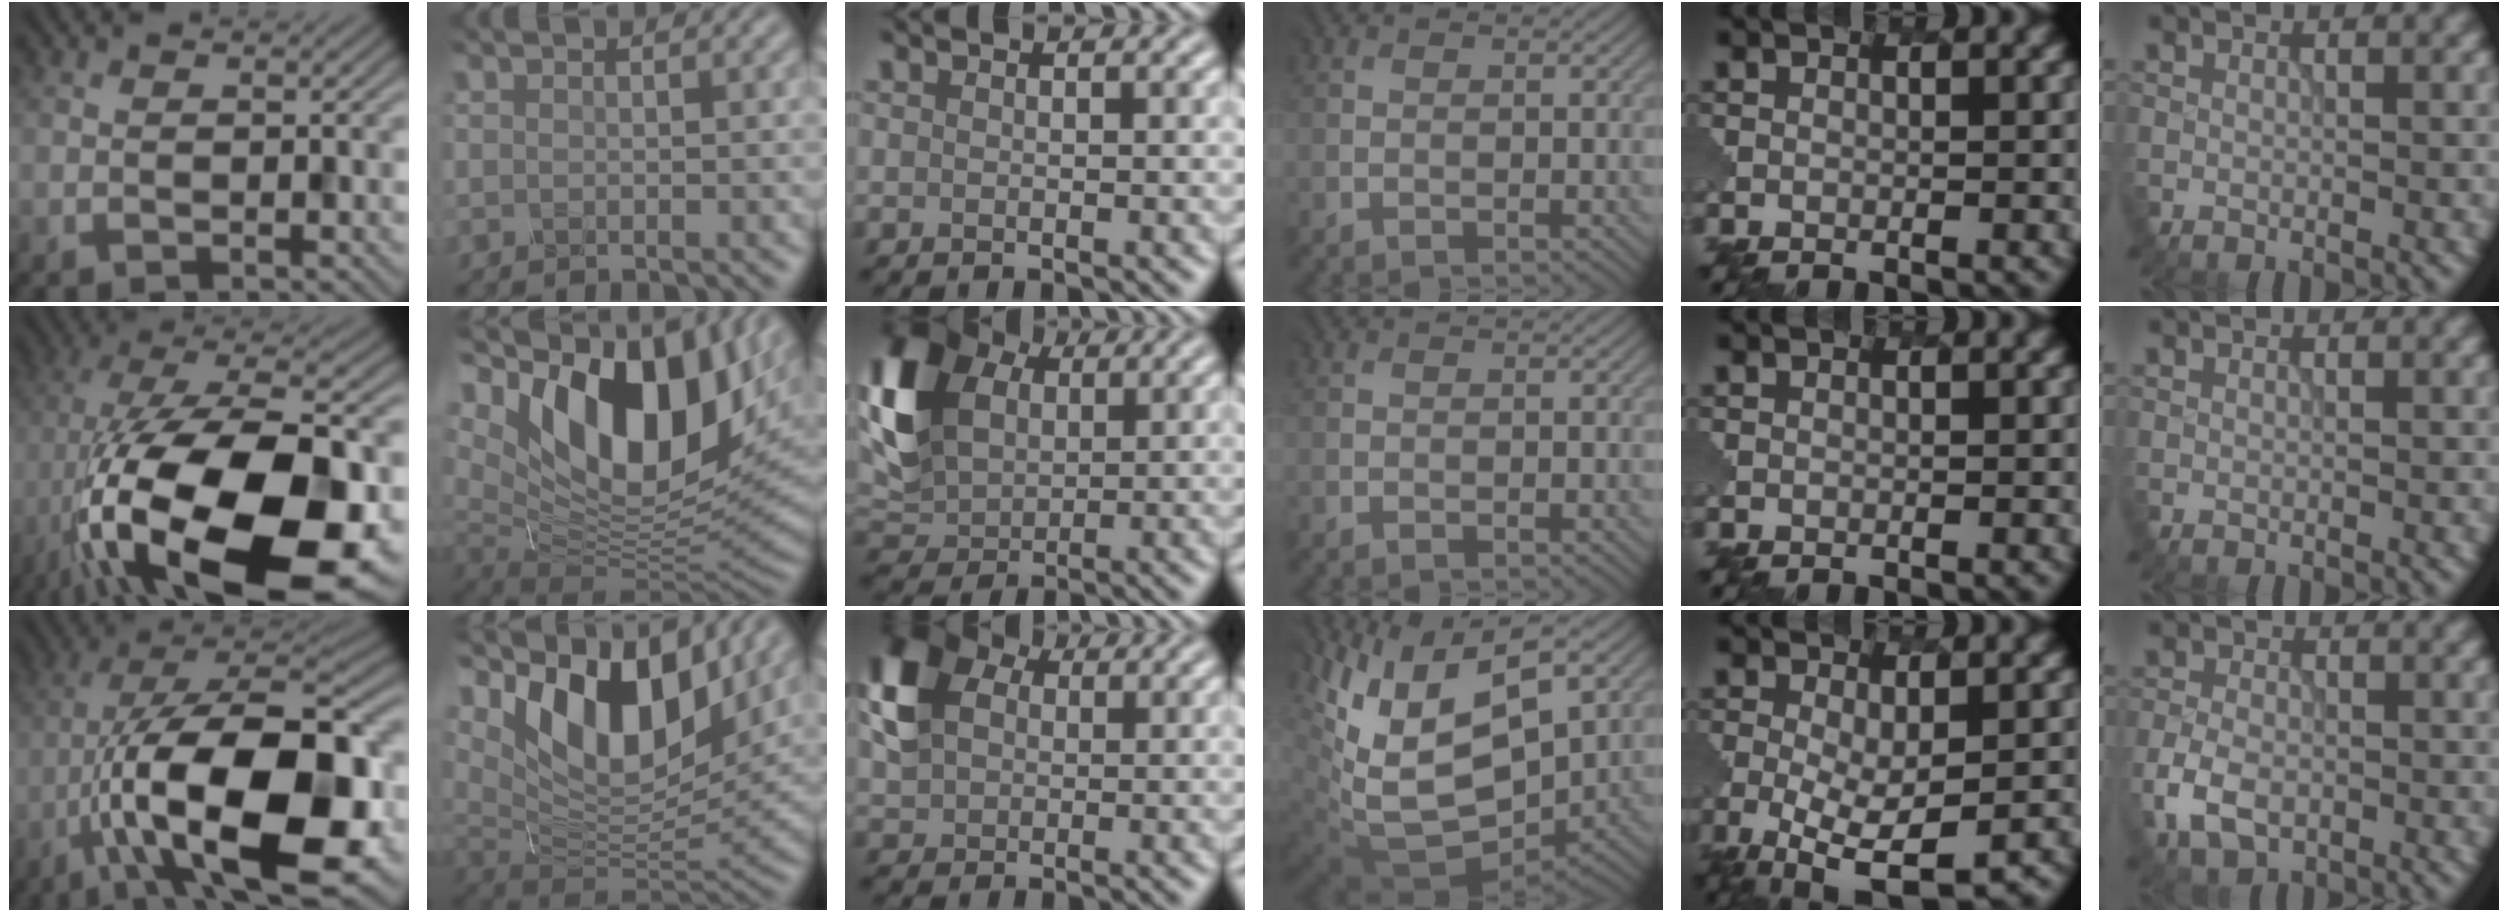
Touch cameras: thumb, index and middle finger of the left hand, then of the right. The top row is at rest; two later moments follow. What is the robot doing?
{"motion": "dispense", "object": "toothpaste"}